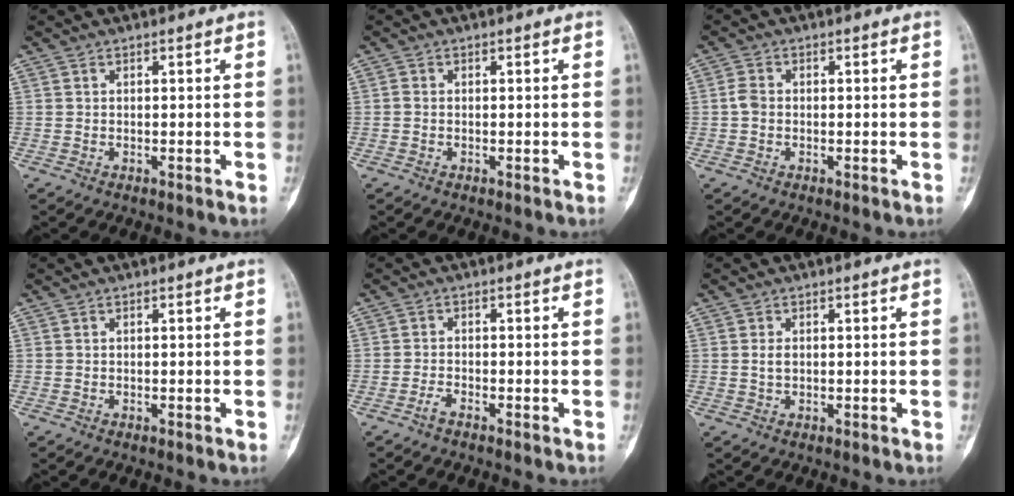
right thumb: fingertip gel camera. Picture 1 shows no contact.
{"total": 0.6, "force": [-0.2, 0.4, 0.4], "torque": [-0.008, 0.000, -0.007]}
{"total": 2.2, "force": [-0.3, 1.7, 1.4], "torque": [-0.024, 0.004, -0.011]}
{"total": 0.0}
{"total": 1.4, "force": [-1.2, 0.3, 0.8], "torque": [-0.023, 0.007, -0.024]}
{"total": 1.4, "force": [0.2, 0.9, 1.1], "torque": [-0.020, -0.001, 0.006]}